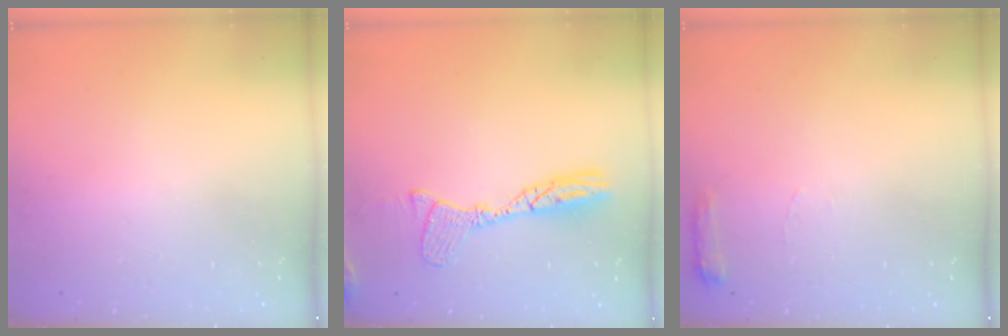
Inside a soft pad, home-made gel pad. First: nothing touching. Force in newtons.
{"total": 13.5, "press": 13.5, "slide": 1.3}
{"total": 5.6, "press": 5.6, "slide": 0.7}